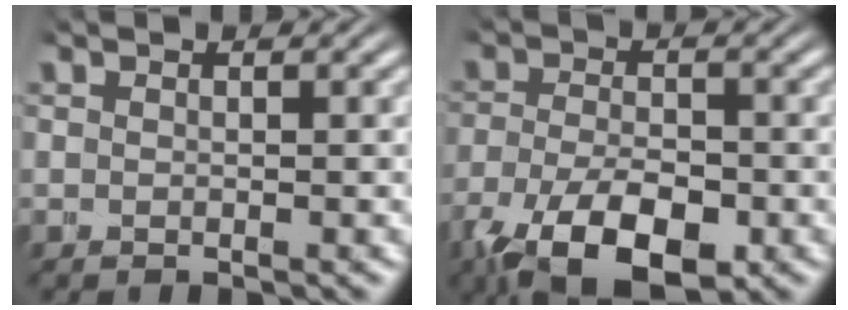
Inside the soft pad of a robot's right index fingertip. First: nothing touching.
{"total": 8.6, "force": [-5.3, 4.6, 5.0], "torque": [-0.109, -0.054, -0.046]}